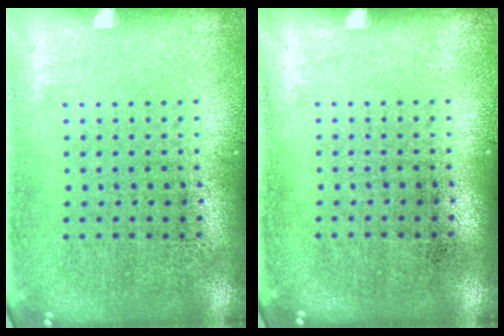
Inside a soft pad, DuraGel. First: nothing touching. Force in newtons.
{"total": 0.0}